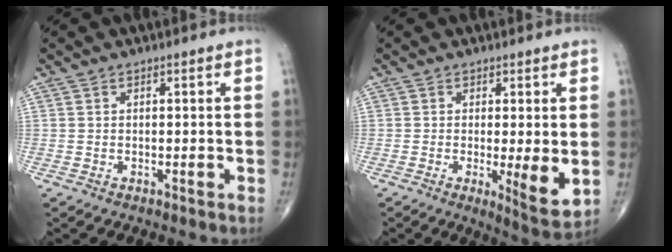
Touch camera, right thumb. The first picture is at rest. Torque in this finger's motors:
{"motor_torque": [0.07, 0.15, -0.13, -0.17, 0.05]}